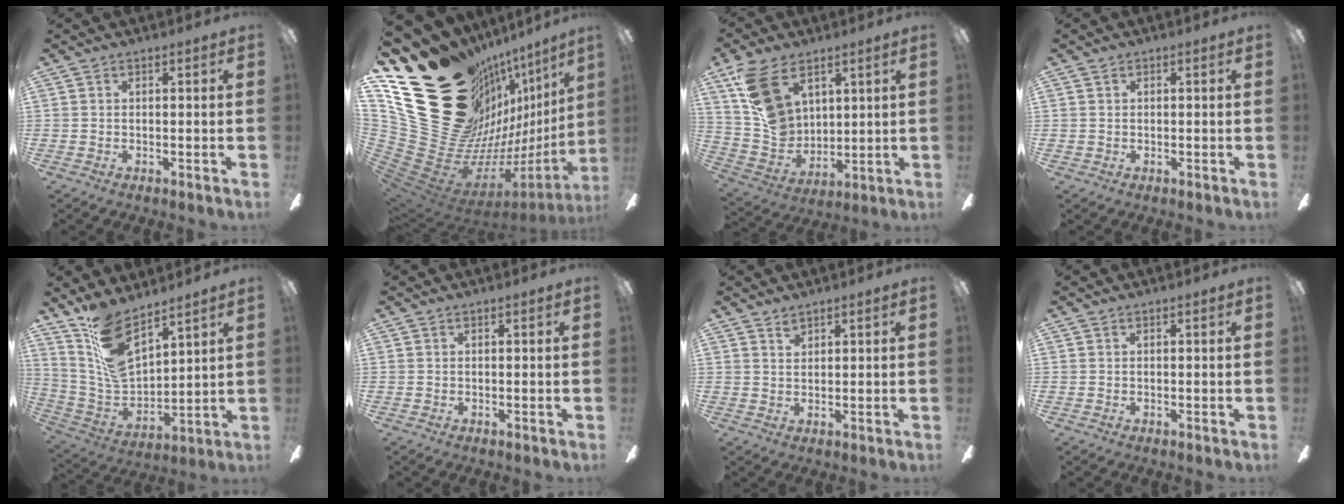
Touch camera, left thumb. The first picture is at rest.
{"total": 34.0, "force": [14.8, 22.1, 21.2], "torque": [-0.277, -0.185, 0.372]}
{"total": 15.3, "force": [8.6, 9.6, 8.1], "torque": [-0.176, -0.028, 0.169]}
{"total": 0.7, "force": [0.2, 0.7, 0.1], "torque": [-0.001, 0.006, 0.003]}
{"total": 13.4, "force": [9.8, 5.8, 7.1], "torque": [-0.143, -0.059, 0.189]}
{"total": 0.0}
{"total": 1.9, "force": [1.7, 0.8, 0.5], "torque": [-0.005, -0.005, 0.030]}
{"total": 0.0}